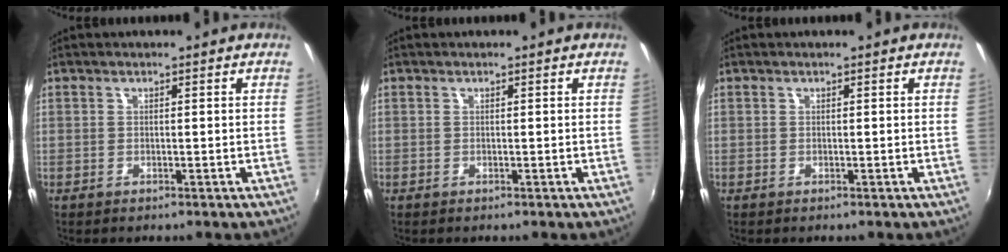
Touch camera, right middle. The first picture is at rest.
{"total": 0.0}
{"total": 0.0}